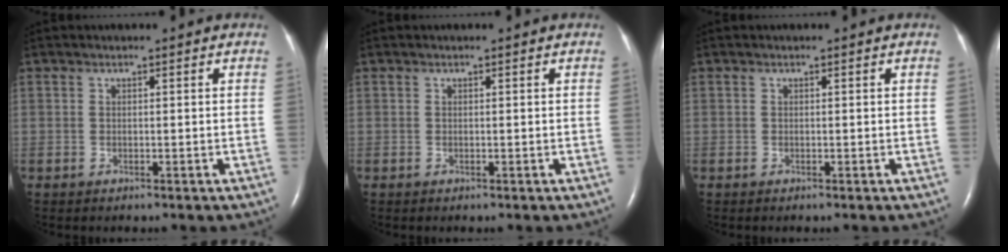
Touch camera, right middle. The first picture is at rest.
{"total": 0.0}
{"total": 0.0}